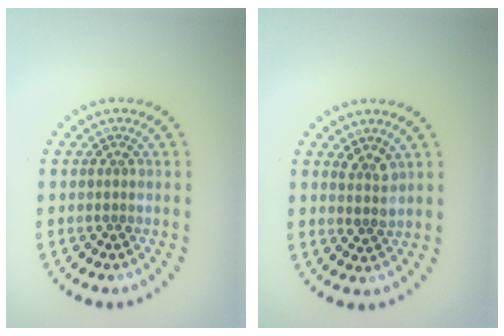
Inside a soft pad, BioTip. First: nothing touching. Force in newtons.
{"total": 1.7, "press": 1.3, "slide": 1.0}